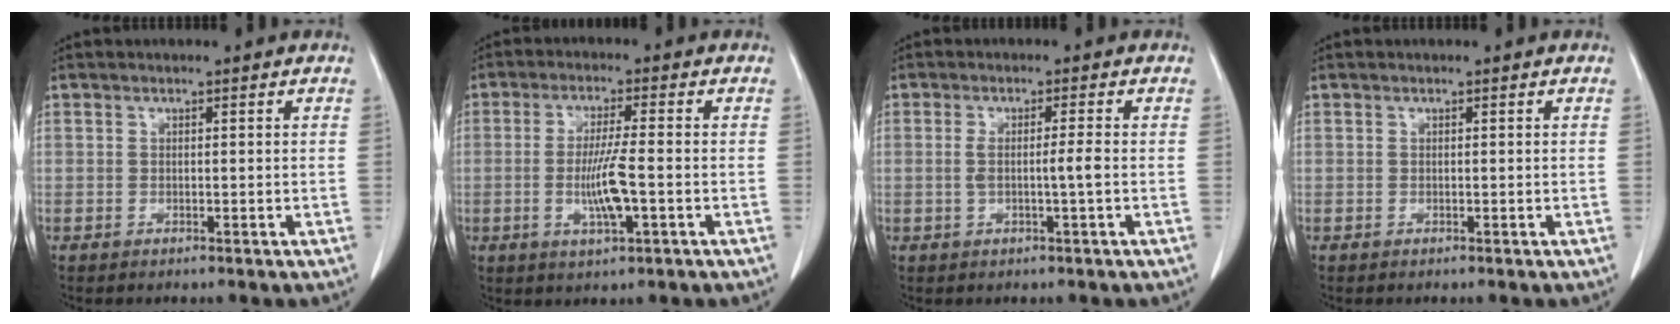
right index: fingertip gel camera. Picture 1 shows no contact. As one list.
[{"total": 6.6, "force": [-1.4, 0.4, 6.4], "torque": [-0.126, -0.008, -0.025]}, {"total": 2.8, "force": [-0.4, -0.4, 2.8], "torque": [-0.053, 0.000, -0.004]}, {"total": 0.0}]